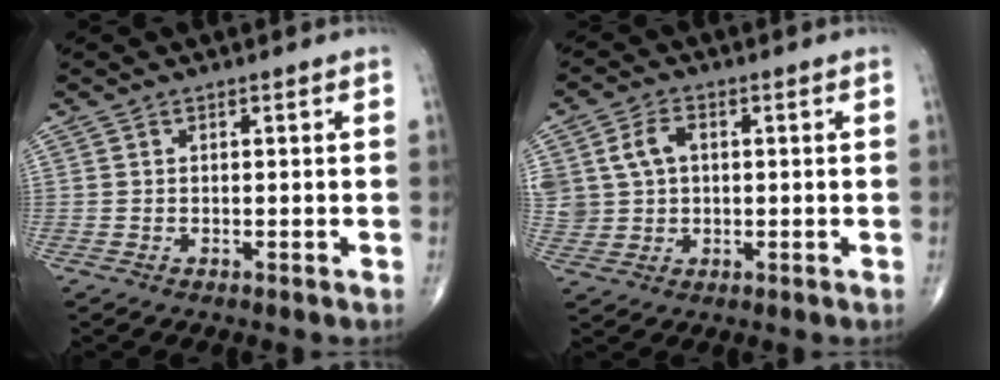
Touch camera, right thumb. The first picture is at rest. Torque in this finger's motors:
{"motor_torque": [0.13, 0.12, 0.42, 0.37, 0.04]}